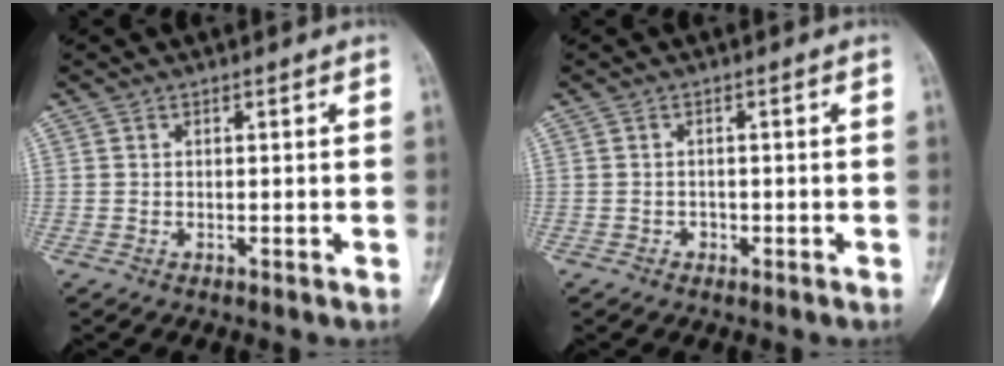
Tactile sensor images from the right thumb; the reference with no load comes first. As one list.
[{"total": 0.9, "force": [-0.5, 0.8, 0.3], "torque": [0.000, 0.004, -0.009]}]